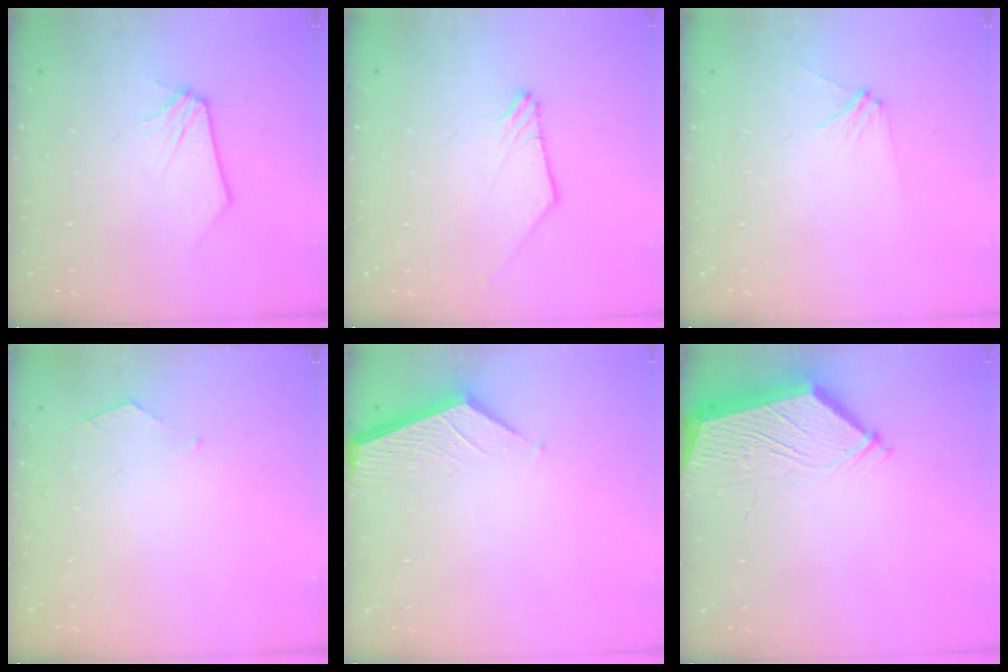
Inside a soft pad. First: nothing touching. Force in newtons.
{"total": 0.0}
{"total": 4.2, "press": 4.1, "slide": 0.6}
{"total": 2.7, "press": 2.7, "slide": 0.3}
{"total": 2.2, "press": 2.2, "slide": 0.2}
{"total": 6.9, "press": 6.9, "slide": 0.8}